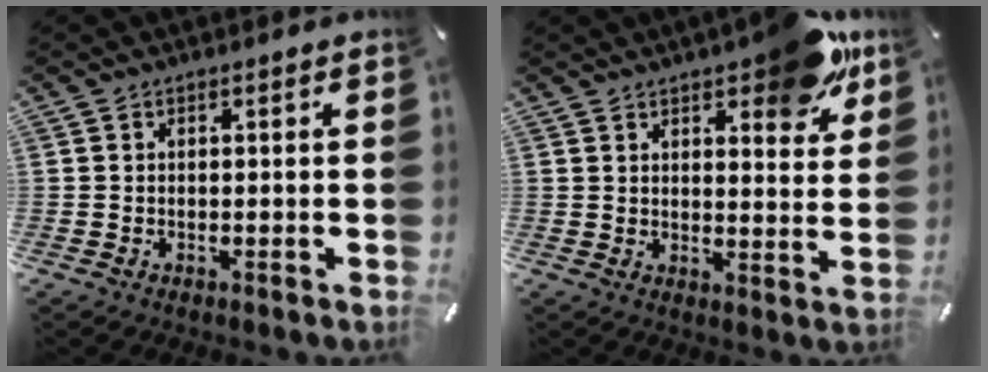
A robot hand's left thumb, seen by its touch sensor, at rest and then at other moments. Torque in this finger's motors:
{"motor_torque": [2.21, 2.10, 1.41, -1.36, 0.37]}